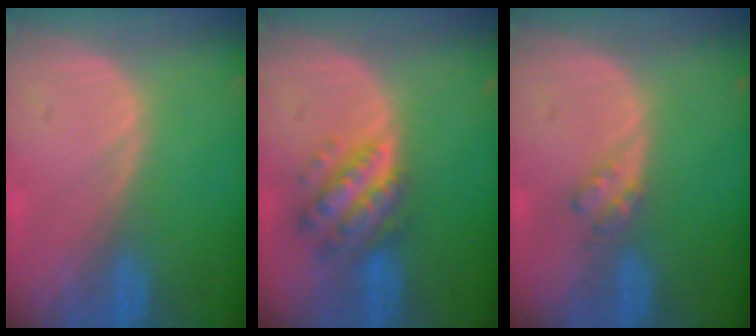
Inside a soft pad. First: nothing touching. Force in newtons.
{"total": 6.7, "press": 6.6, "slide": 0.3}
{"total": 2.3, "press": 2.2, "slide": 0.3}